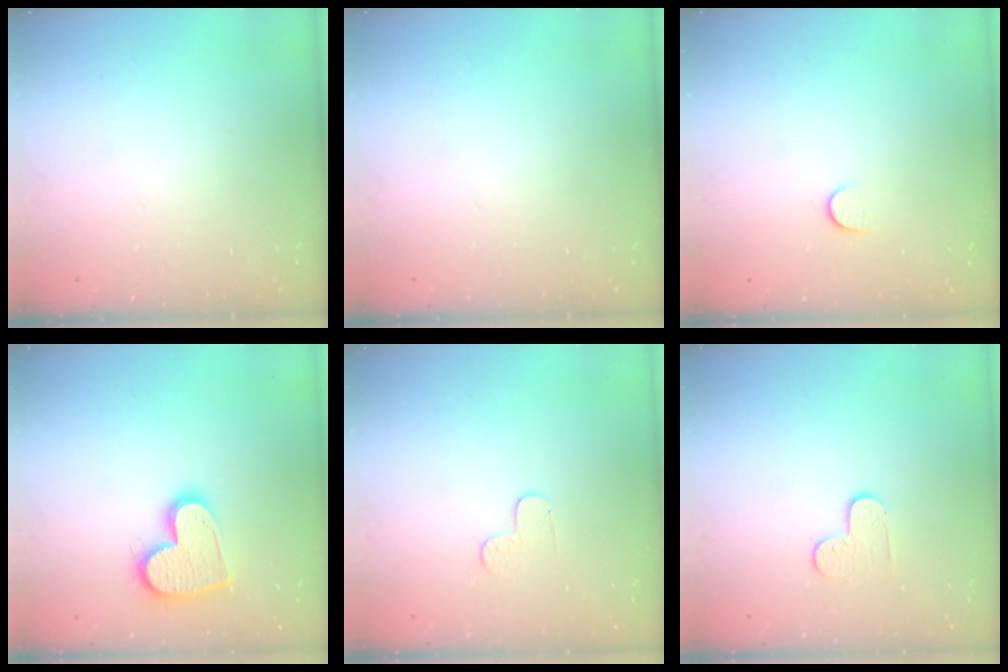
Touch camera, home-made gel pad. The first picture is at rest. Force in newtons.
{"total": 0.0}
{"total": 6.0, "press": 5.9, "slide": 0.7}
{"total": 14.9, "press": 14.9, "slide": 1.0}
{"total": 4.7, "press": 4.7, "slide": 0.5}
{"total": 6.1, "press": 6.1, "slide": 0.6}